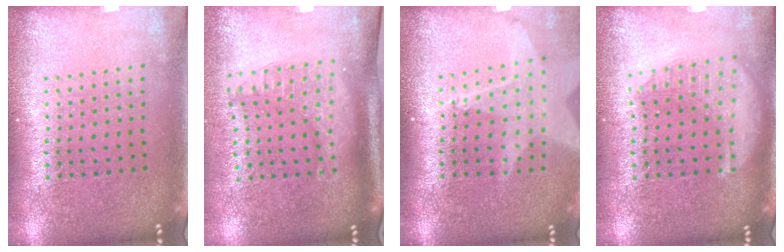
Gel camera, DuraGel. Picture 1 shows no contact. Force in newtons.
{"total": 2.0, "press": 1.5, "slide": 1.3}
{"total": 2.0, "press": 1.6, "slide": 1.2}
{"total": 2.6, "press": 2.6, "slide": 0.3}